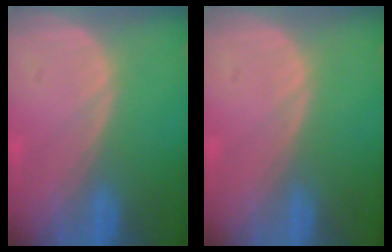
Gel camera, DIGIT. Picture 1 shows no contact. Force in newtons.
{"total": 0.0}